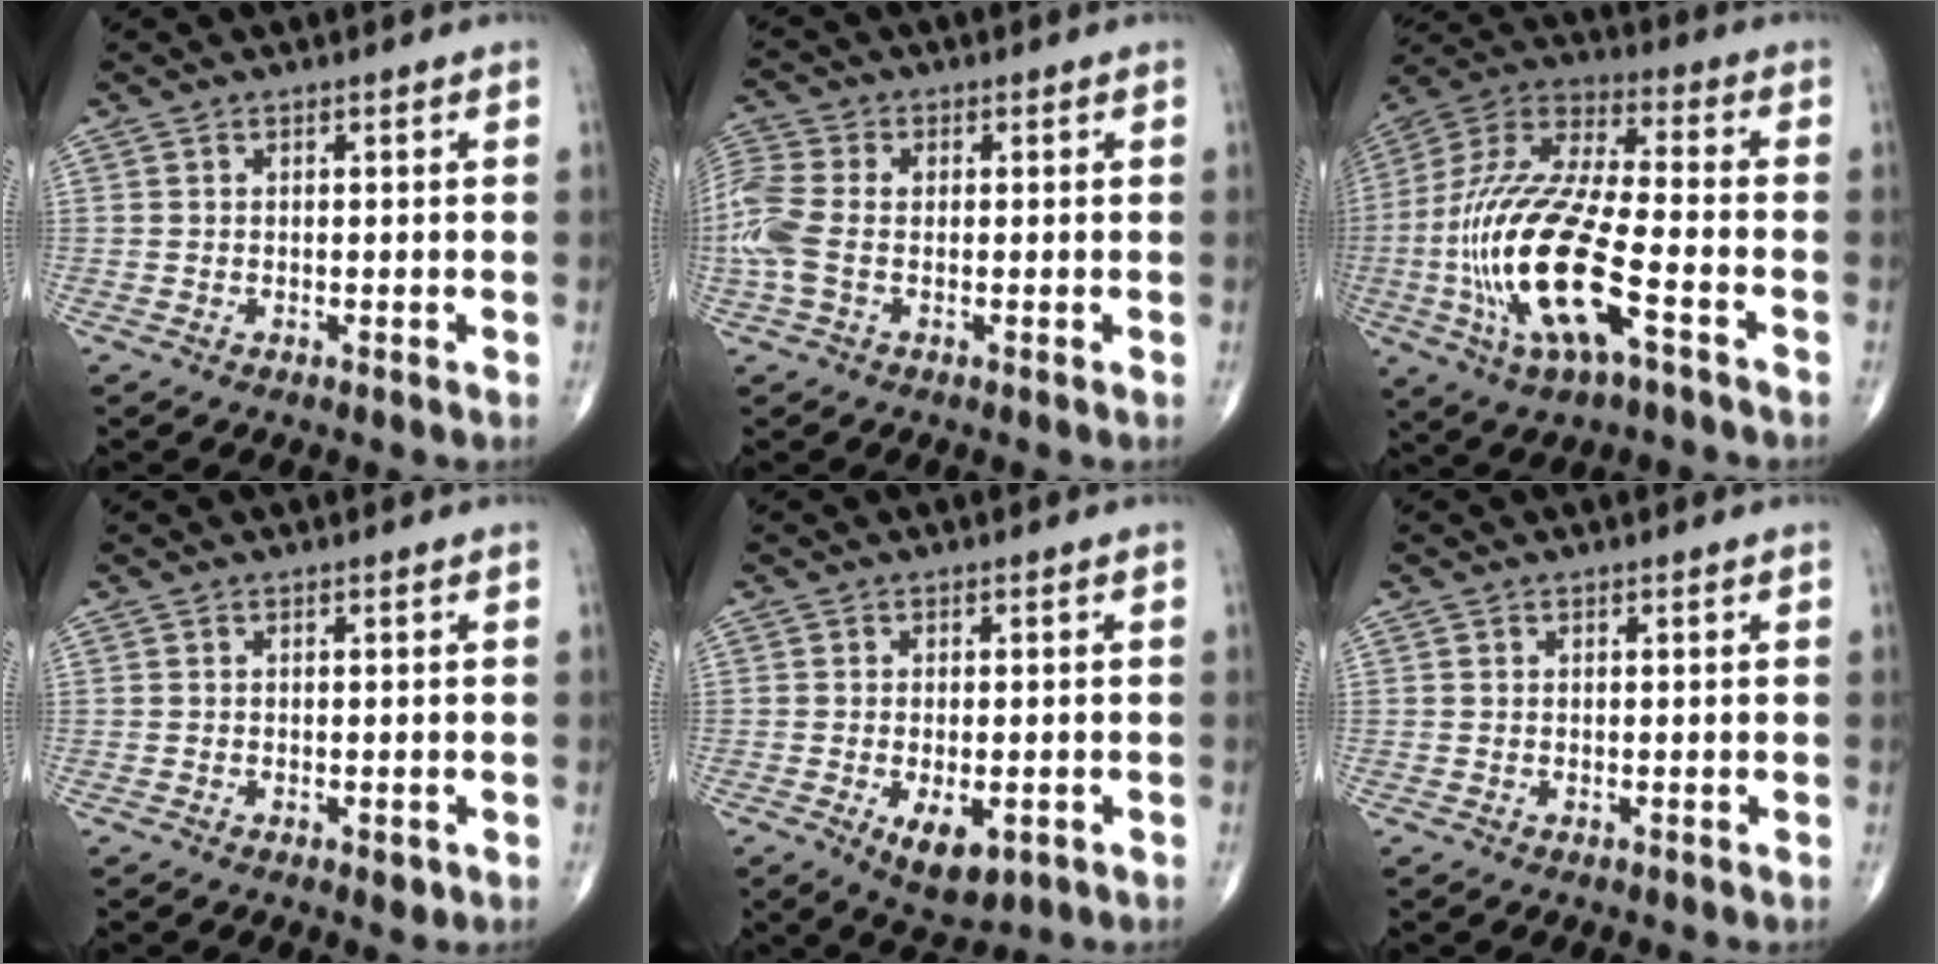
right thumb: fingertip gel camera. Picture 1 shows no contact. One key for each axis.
{"total": 8.3, "fx": -0.7, "fy": 5.2, "fz": 6.5, "tx": -0.182, "ty": 0.014, "tz": -0.017}
{"total": 23.1, "fx": -6.8, "fy": 7.6, "fz": 20.7, "tx": -0.468, "ty": 0.019, "tz": -0.118}
{"total": 1.4, "fx": -0.5, "fy": 0.7, "fz": 1.1, "tx": -0.009, "ty": -0.002, "tz": -0.006}
{"total": 6.5, "fx": -2.2, "fy": 3.1, "fz": 5.2, "tx": -0.078, "ty": -0.006, "tz": -0.024}
{"total": 0.0}